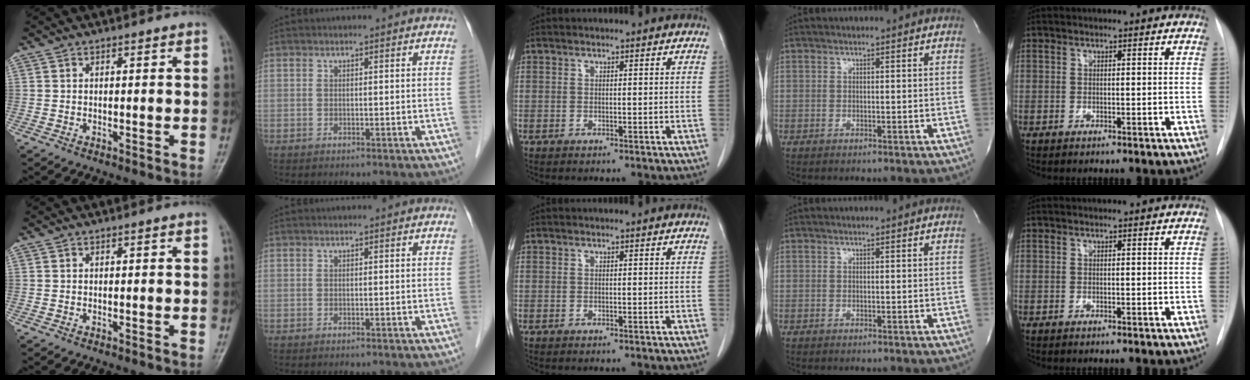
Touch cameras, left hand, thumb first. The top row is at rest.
{}